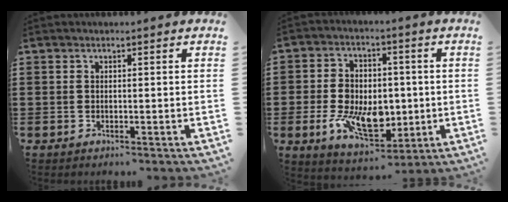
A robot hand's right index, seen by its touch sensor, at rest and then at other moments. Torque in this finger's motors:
{"motor_torque": [2.14, 0.00, 1.05, 0.21]}